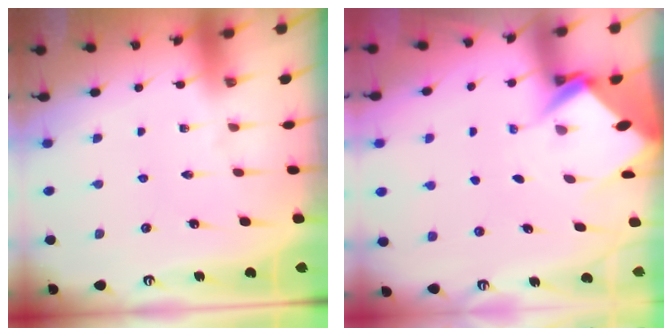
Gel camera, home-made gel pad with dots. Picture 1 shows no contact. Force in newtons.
{"total": 6.1, "press": 6.0, "slide": 0.6}